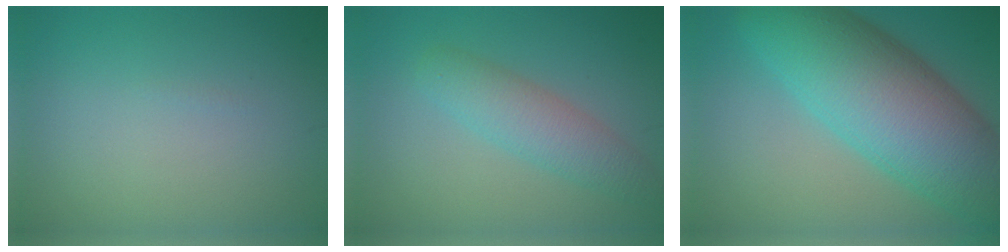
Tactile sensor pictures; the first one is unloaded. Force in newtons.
{"total": 3.7, "press": 3.7, "slide": 0.1}
{"total": 12.8, "press": 12.8, "slide": 0.2}